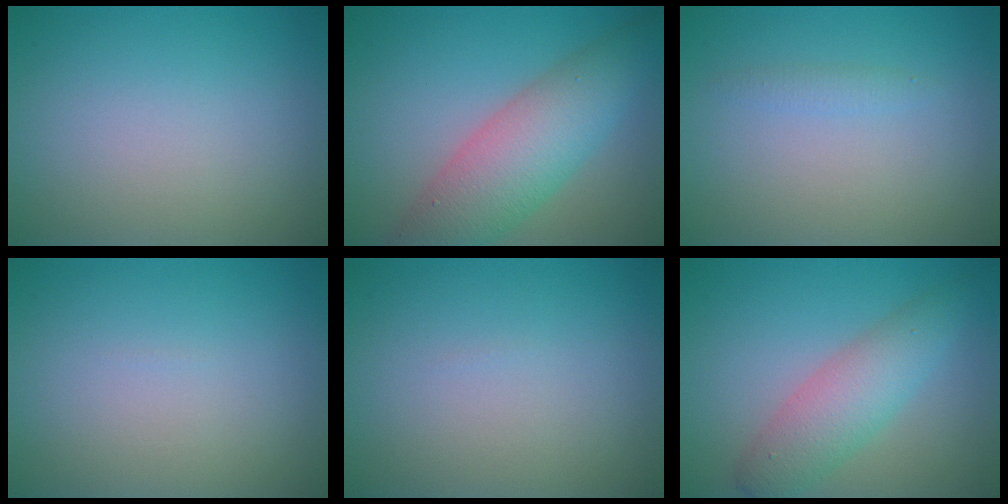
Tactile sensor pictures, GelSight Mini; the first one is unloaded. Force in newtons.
{"total": 7.2, "press": 7.2, "slide": 0.2}
{"total": 0.9, "press": 0.9, "slide": 0.0}
{"total": 0.0}
{"total": 0.0}
{"total": 4.4, "press": 4.4, "slide": 0.1}